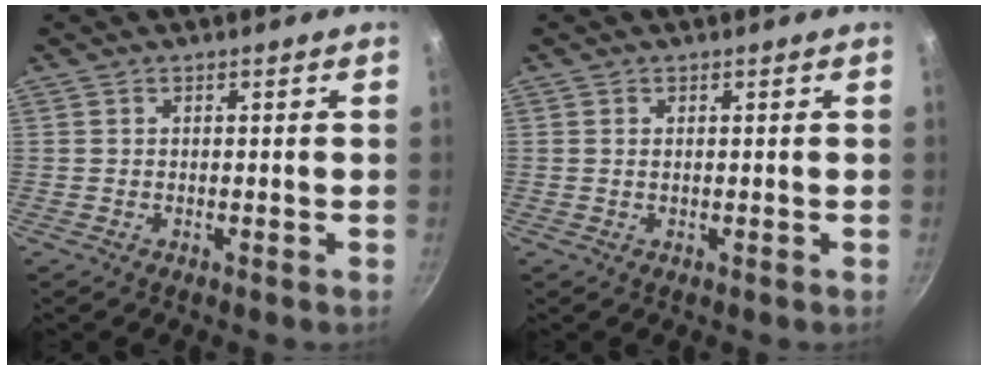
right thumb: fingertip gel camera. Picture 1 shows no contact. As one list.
[{"total": 0.6, "force": [0.2, 0.3, 0.5], "torque": [-0.009, 0.001, 0.004]}]